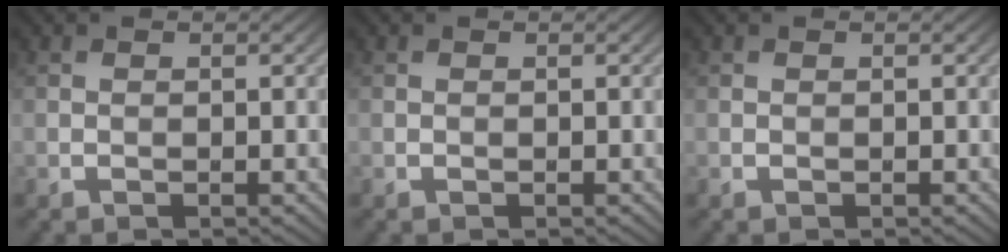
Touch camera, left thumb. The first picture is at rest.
{"total": 0.0}
{"total": 0.0}